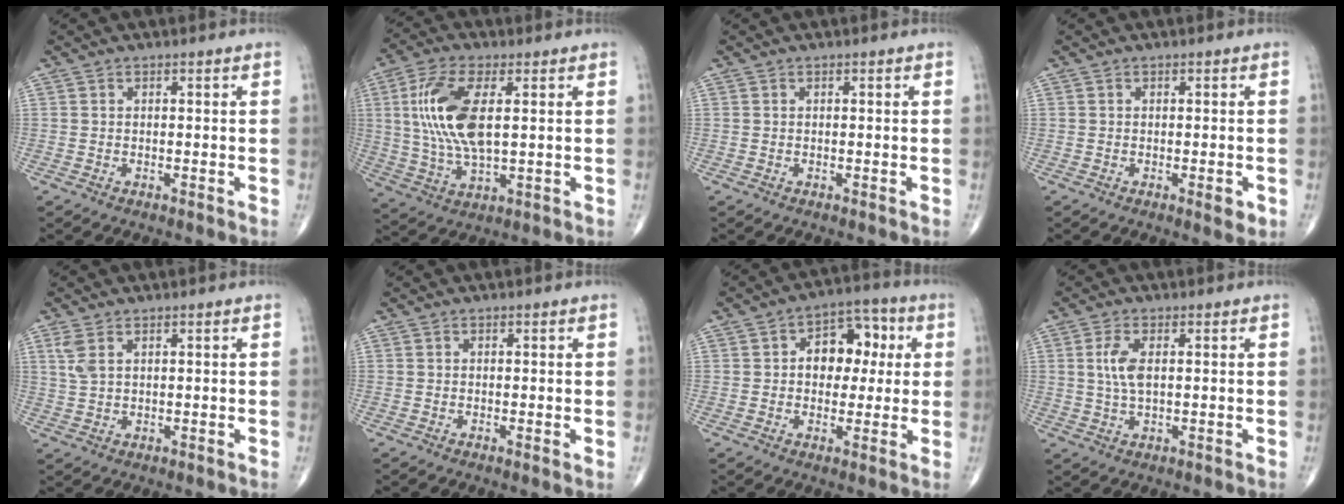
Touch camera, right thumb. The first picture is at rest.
{"total": 14.0, "force": [2.5, 6.0, 12.5], "torque": [-0.268, -0.005, 0.052]}
{"total": 0.0}
{"total": 2.3, "force": [-0.7, 0.8, 2.0], "torque": [-0.023, -0.004, -0.007]}
{"total": 3.3, "force": [1.6, 1.6, 2.4], "torque": [-0.059, 0.006, 0.040]}
{"total": 0.7, "force": [0.1, 0.2, 0.7], "torque": [-0.015, -0.004, -0.001]}
{"total": 10.5, "force": [1.8, 7.2, 7.4], "torque": [-0.062, 0.021, 0.021]}
{"total": 4.8, "force": [0.9, 2.2, 4.2], "torque": [-0.096, -0.001, 0.018]}